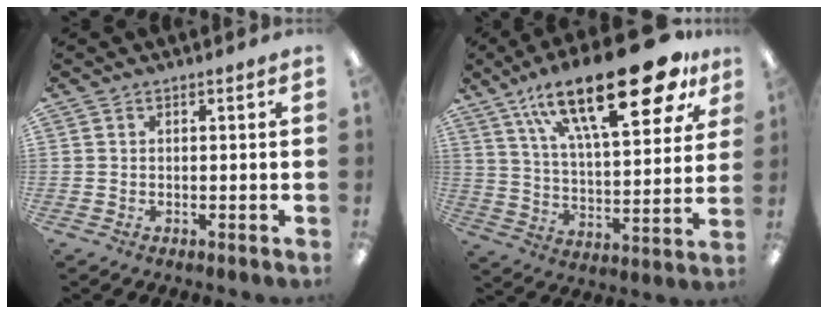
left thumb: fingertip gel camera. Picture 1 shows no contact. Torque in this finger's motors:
{"motor_torque": [0.91, 0.72, 1.78, -0.99, 0.55]}